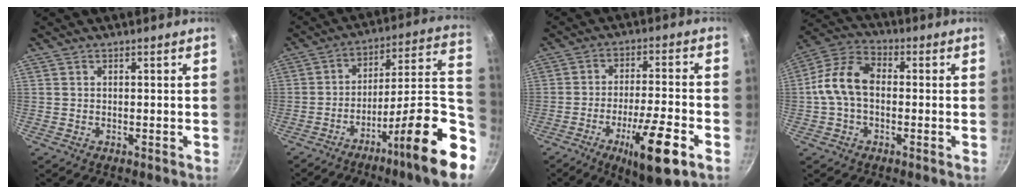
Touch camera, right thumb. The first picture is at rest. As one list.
[{"total": 20.5, "force": [-7.5, 3.6, 18.8], "torque": [-0.244, 0.044, -0.122]}, {"total": 14.1, "force": [-6.5, 2.9, 12.2], "torque": [-0.198, 0.023, -0.102]}, {"total": 9.8, "force": [-0.4, 6.6, 7.3], "torque": [-0.128, 0.032, -0.025]}]